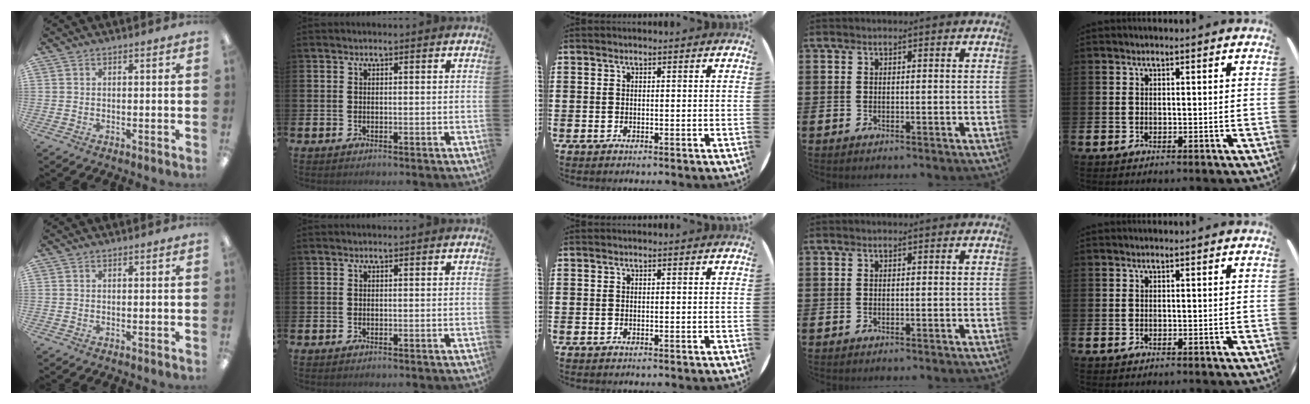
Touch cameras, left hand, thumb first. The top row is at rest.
{}